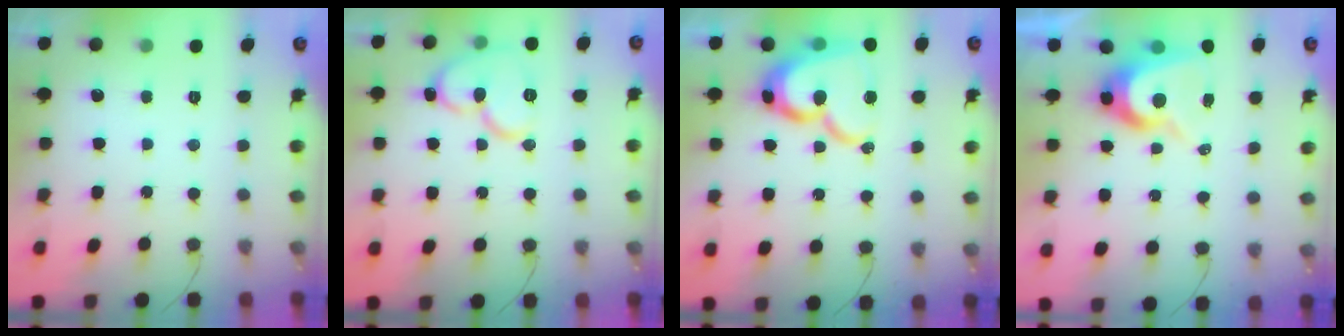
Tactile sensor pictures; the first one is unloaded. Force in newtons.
{"total": 13.3, "press": 13.2, "slide": 1.8}
{"total": 17.5, "press": 17.4, "slide": 1.5}
{"total": 9.0, "press": 9.0, "slide": 0.9}